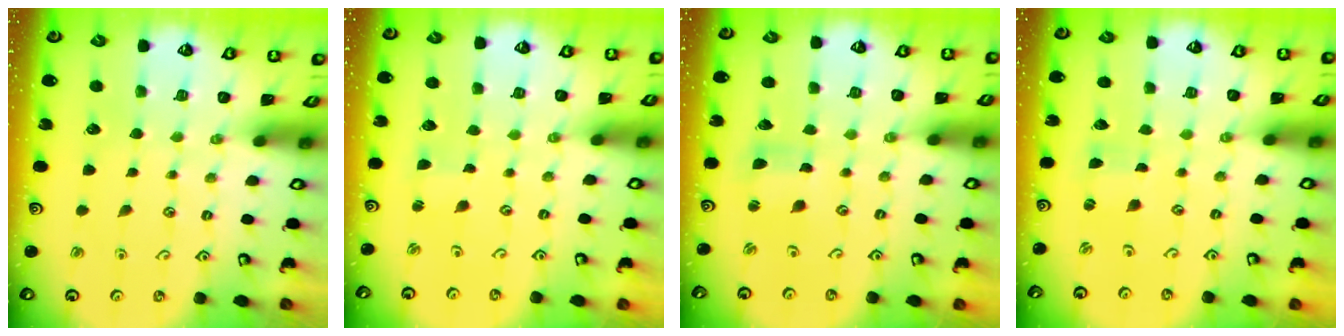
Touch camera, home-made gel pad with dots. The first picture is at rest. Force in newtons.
{"total": 1.6, "press": 1.6, "slide": 0.3}
{"total": 2.9, "press": 2.9, "slide": 0.3}
{"total": 0.7, "press": 0.7, "slide": 0.2}